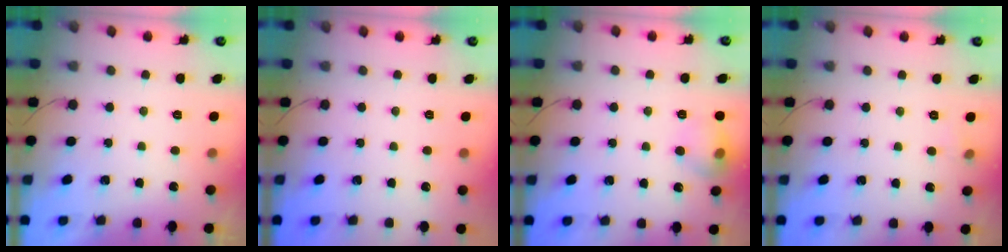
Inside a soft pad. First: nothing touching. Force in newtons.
{"total": 0.0}
{"total": 10.1, "press": 10.0, "slide": 1.4}
{"total": 2.9, "press": 2.8, "slide": 0.9}